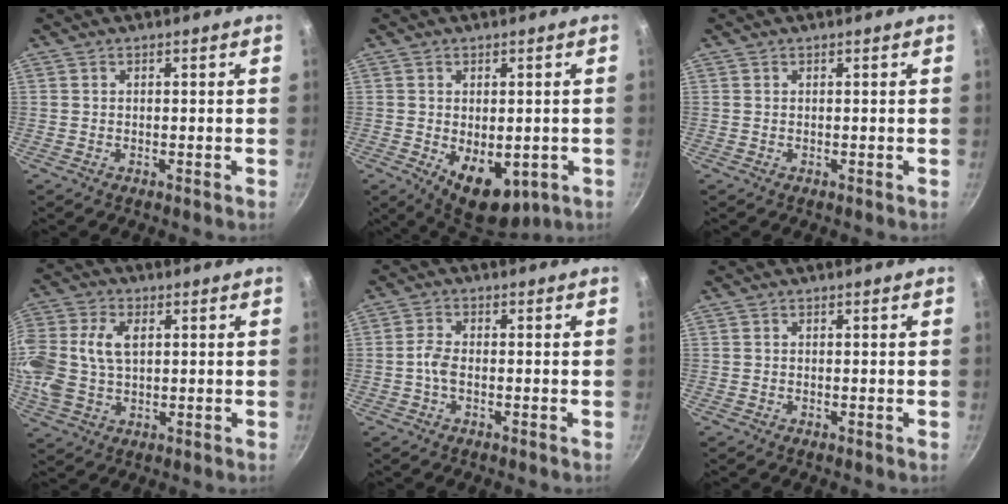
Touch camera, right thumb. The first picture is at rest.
{"total": 10.5, "force": [-2.5, 6.4, 8.0], "torque": [-0.091, -0.013, -0.019]}
{"total": 0.0}
{"total": 16.3, "force": [2.6, 11.4, 11.5], "torque": [-0.271, 0.028, 0.046]}
{"total": 3.0, "force": [-0.8, 1.5, 2.5], "torque": [-0.054, 0.012, -0.022]}
{"total": 0.0}